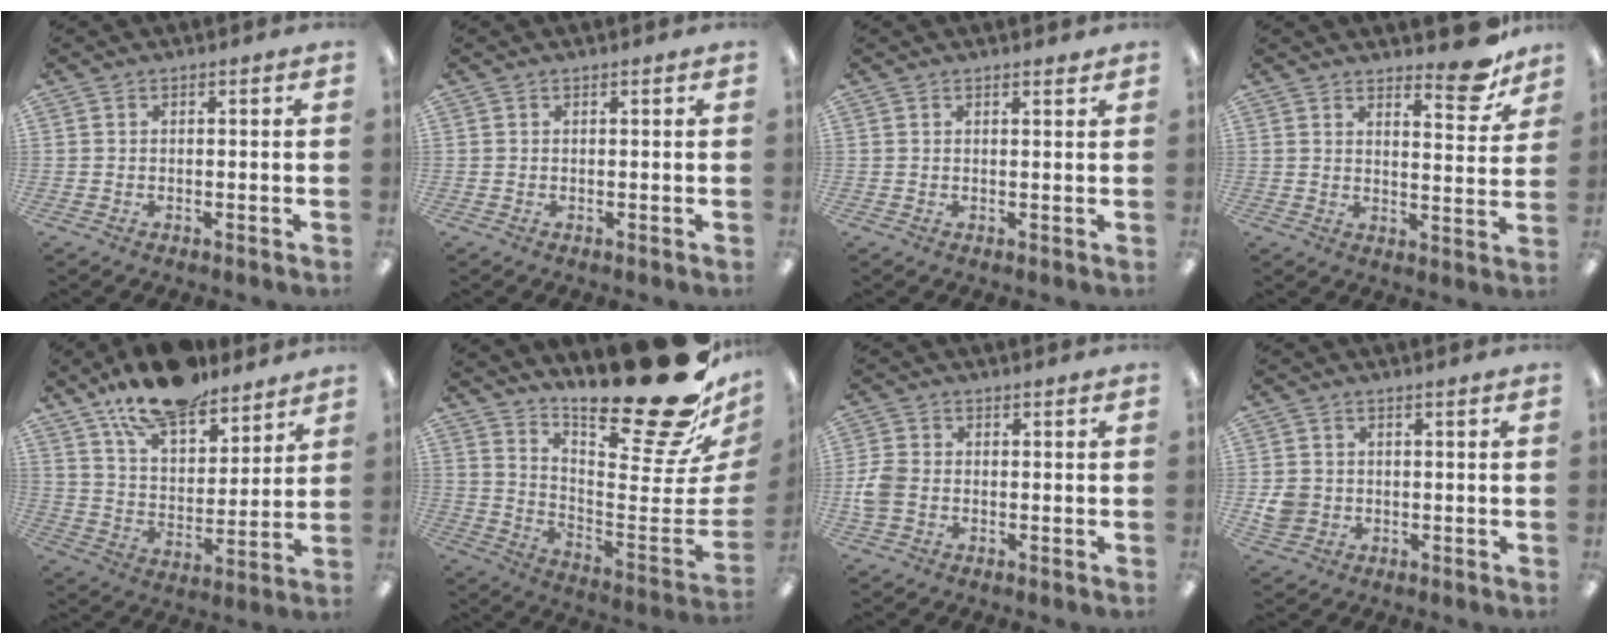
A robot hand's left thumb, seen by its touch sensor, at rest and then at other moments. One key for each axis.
{"total": 0.0}
{"total": 1.1, "fx": 1.0, "fy": 0.1, "fz": 0.4, "tx": 0.000, "ty": -0.004, "tz": 0.016}
{"total": 10.0, "fx": 7.7, "fy": 3.2, "fz": 5.5, "tx": -0.055, "ty": -0.055, "tz": 0.128}
{"total": 15.5, "fx": 13.0, "fy": 5.7, "fz": 6.4, "tx": -0.121, "ty": -0.075, "tz": 0.234}
{"total": 27.5, "fx": 19.2, "fy": 6.2, "fz": 18.7, "tx": -0.227, "ty": -0.159, "tz": 0.316}
{"total": 5.1, "fx": -0.7, "fy": 3.8, "fz": 3.3, "tx": -0.060, "ty": 0.004, "tz": -0.013}
{"total": 4.3, "fx": -0.3, "fy": 4.0, "fz": 1.3, "tx": -0.011, "ty": 0.004, "tz": -0.004}